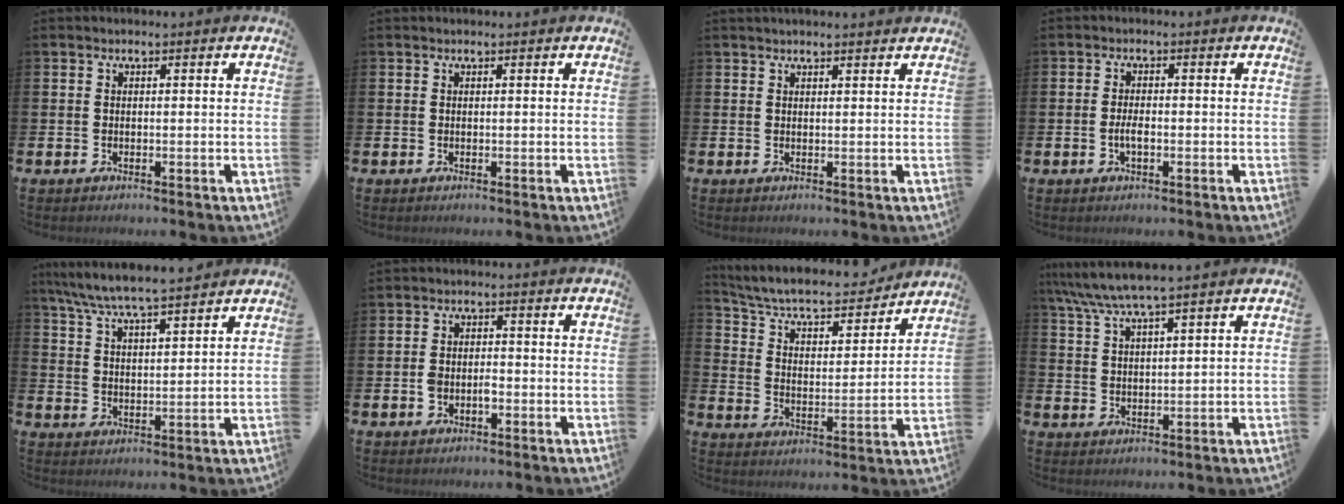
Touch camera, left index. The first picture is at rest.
{"total": 0.0}
{"total": 1.4, "force": [1.3, 0.0, 0.2], "torque": [0.005, -0.005, 0.022]}
{"total": 2.0, "force": [-0.5, 0.7, 1.7], "torque": [-0.028, -0.001, -0.012]}
{"total": 7.0, "force": [6.6, 0.2, 2.1], "torque": [-0.068, -0.031, 0.119]}
{"total": 2.4, "force": [-0.7, 1.5, 1.7], "torque": [-0.020, -0.001, -0.017]}
{"total": 7.1, "force": [6.4, 1.8, 2.4], "torque": [-0.083, -0.046, 0.106]}
{"total": 5.7, "force": [4.9, 0.0, 2.8], "torque": [-0.073, -0.016, 0.088]}